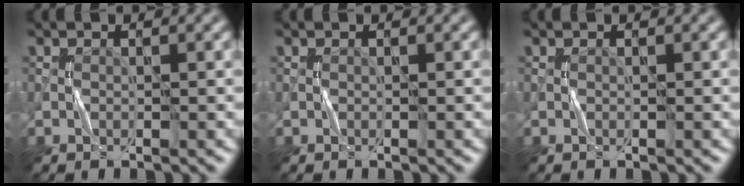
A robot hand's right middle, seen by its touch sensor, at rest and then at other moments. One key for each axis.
{"total": 0.0}
{"total": 0.0}